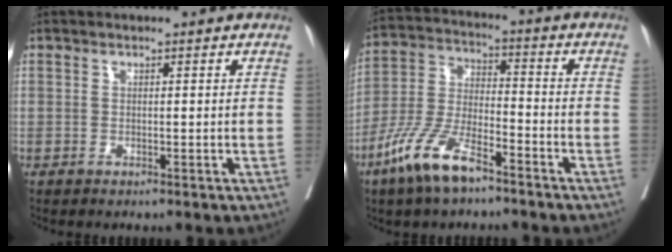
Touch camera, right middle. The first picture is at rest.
{"total": 11.2, "force": [-7.4, 2.9, 7.8], "torque": [-0.167, -0.012, -0.148]}